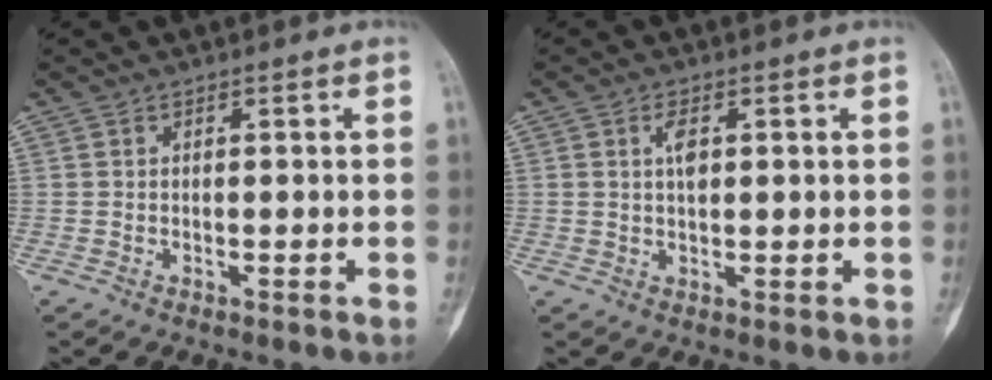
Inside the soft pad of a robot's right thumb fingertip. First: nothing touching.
{"total": 3.3, "force": [0.9, 1.8, 2.6], "torque": [-0.039, -0.001, 0.014]}